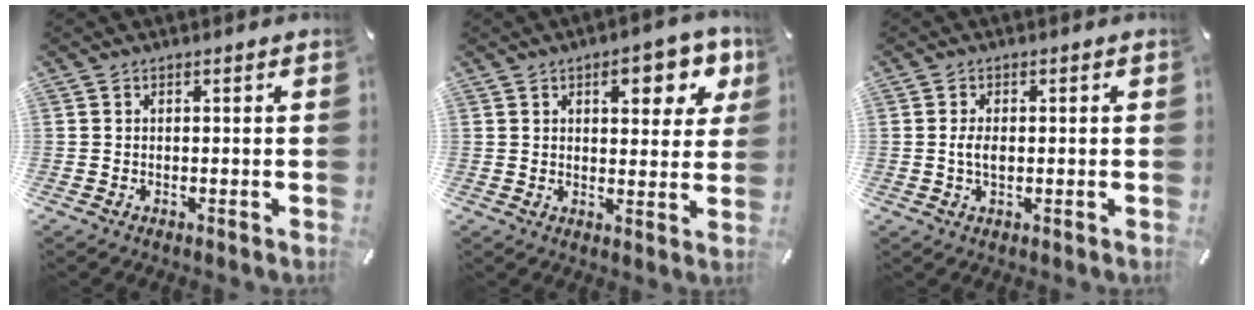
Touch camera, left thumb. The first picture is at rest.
{"total": 10.7, "force": [5.0, 5.0, 8.0], "torque": [-0.099, -0.013, 0.080]}
{"total": 2.8, "force": [0.1, 1.6, 2.3], "torque": [-0.062, 0.000, -0.005]}